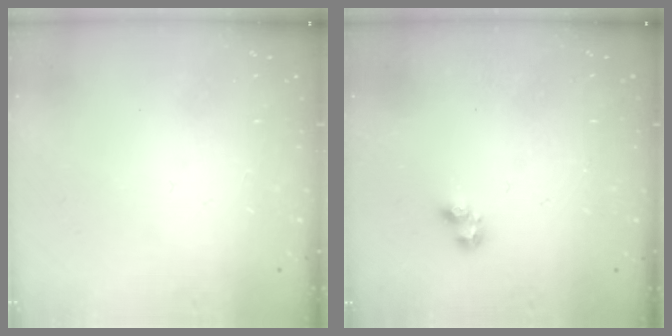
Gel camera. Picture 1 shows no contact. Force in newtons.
{"total": 2.4, "press": 2.3, "slide": 0.4}